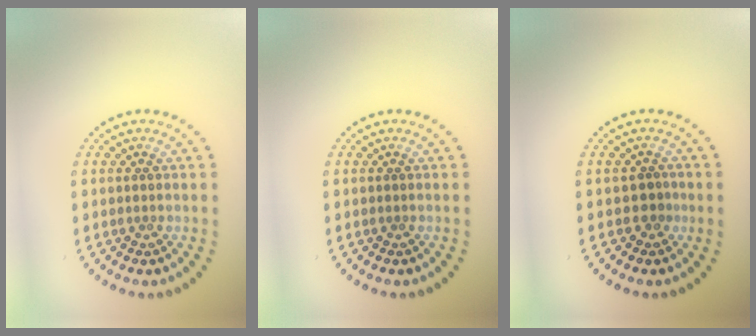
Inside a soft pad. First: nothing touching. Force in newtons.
{"total": 0.0}
{"total": 1.3, "press": 1.0, "slide": 0.9}